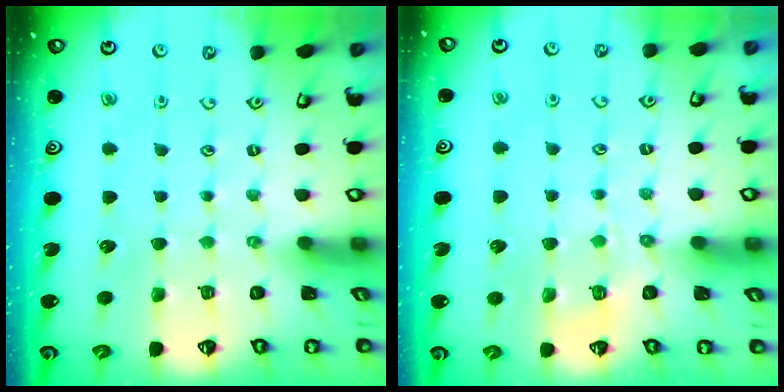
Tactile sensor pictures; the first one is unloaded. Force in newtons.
{"total": 5.4, "press": 5.3, "slide": 1.1}